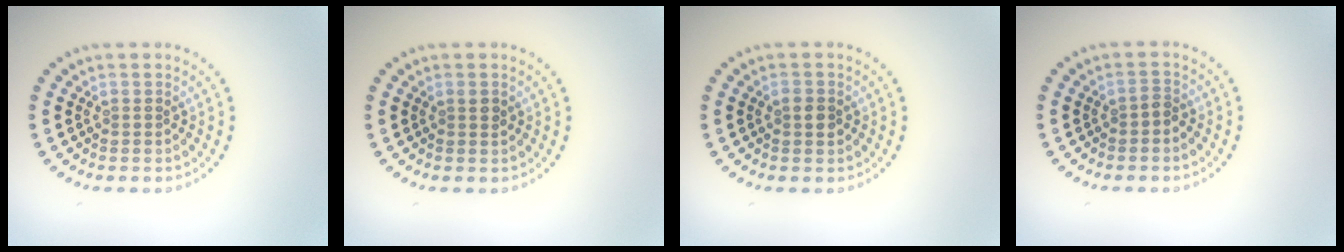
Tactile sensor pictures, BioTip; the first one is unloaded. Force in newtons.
{"total": 0.8, "press": 0.8, "slide": 0.3}
{"total": 1.3, "press": 1.3, "slide": 0.0}
{"total": 1.0, "press": 0.8, "slide": 0.6}